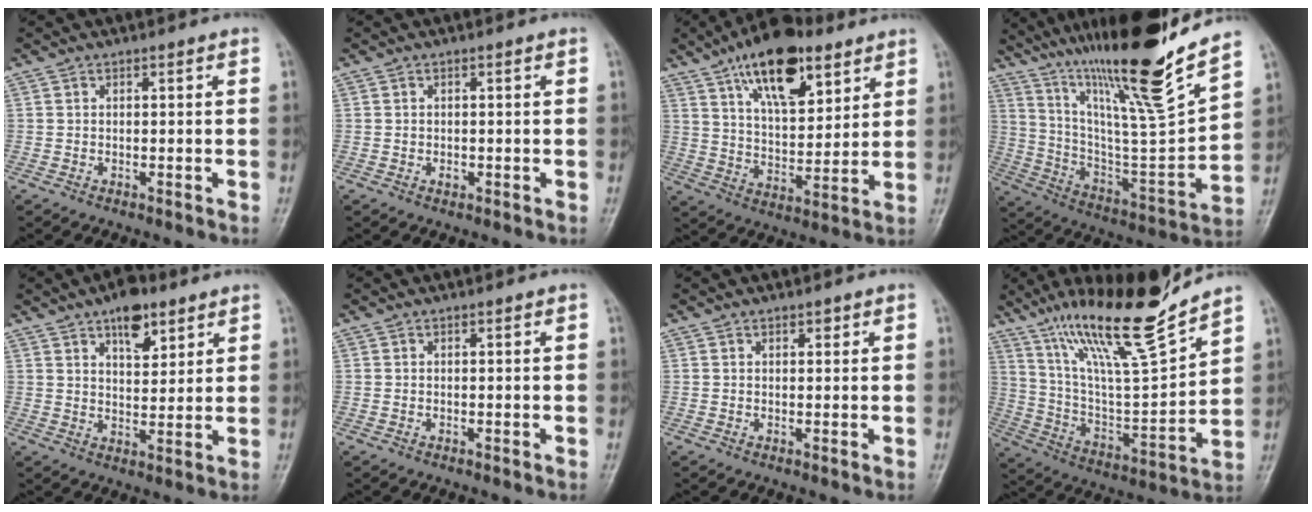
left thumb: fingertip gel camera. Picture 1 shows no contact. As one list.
[{"total": 0.9, "force": [-0.1, 0.7, 0.5], "torque": [-0.005, 0.000, 0.000]}, {"total": 16.9, "force": [9.8, 7.4, 11.5], "torque": [-0.150, -0.044, 0.166]}, {"total": 26.4, "force": [19.3, 2.1, 18.0], "torque": [-0.277, -0.084, 0.338]}, {"total": 8.1, "force": [5.0, 3.8, 5.1], "torque": [-0.054, -0.027, 0.076]}, {"total": 0.0}, {"total": 1.4, "force": [0.9, 0.7, 0.8], "torque": [-0.005, -0.003, 0.011]}, {"total": 20.5, "force": [15.5, 2.2, 13.1], "torque": [-0.200, -0.080, 0.284]}]